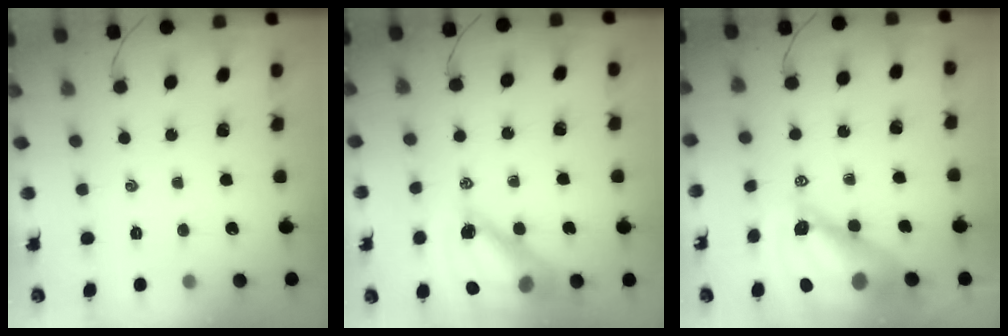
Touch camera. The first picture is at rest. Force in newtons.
{"total": 14.7, "press": 14.0, "slide": 4.3}
{"total": 17.1, "press": 16.3, "slide": 5.2}